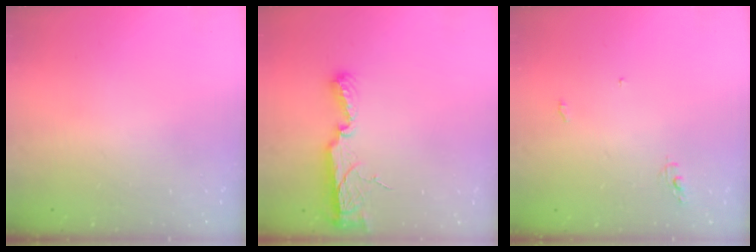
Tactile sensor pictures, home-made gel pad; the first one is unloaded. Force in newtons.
{"total": 8.1, "press": 8.1, "slide": 0.7}
{"total": 3.4, "press": 3.4, "slide": 0.0}